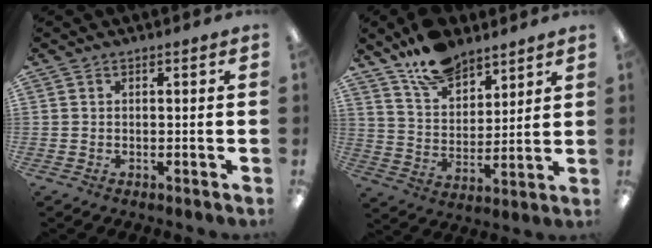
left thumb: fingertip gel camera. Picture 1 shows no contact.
{"total": 12.6, "force": [9.6, 6.5, 4.9], "torque": [-0.085, -0.053, 0.179]}